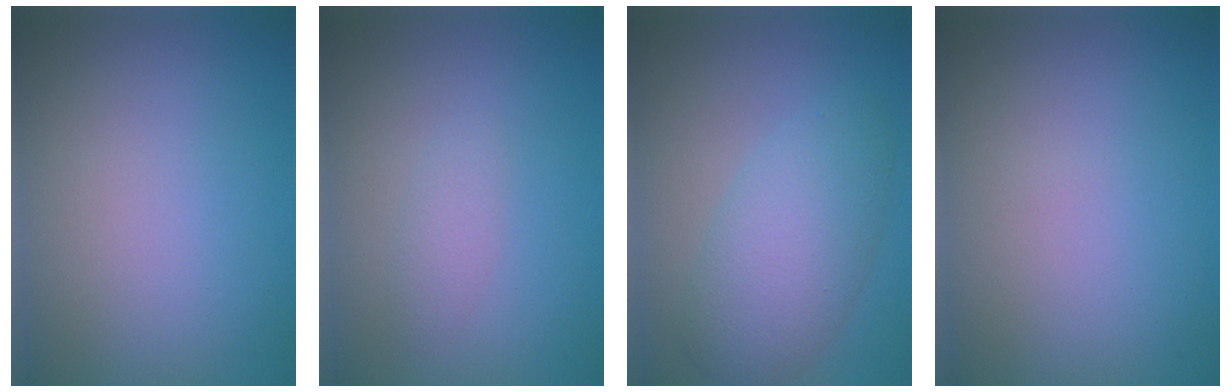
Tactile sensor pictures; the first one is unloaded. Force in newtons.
{"total": 1.2, "press": 1.2, "slide": 0.0}
{"total": 5.4, "press": 5.4, "slide": 0.1}
{"total": 0.0}